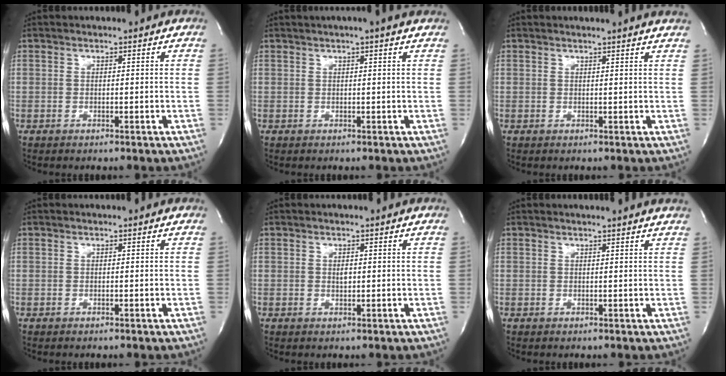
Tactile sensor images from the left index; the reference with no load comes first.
{"total": 2.7, "force": [1.9, -0.3, 2.0], "torque": [-0.028, 0.016, 0.023]}
{"total": 4.9, "force": [4.5, -0.6, 1.8], "torque": [-0.024, 0.004, 0.034]}
{"total": 0.0}
{"total": 0.9, "force": [-0.2, 0.4, 0.7], "torque": [-0.014, -0.005, -0.002]}
{"total": 3.4, "force": [3.1, -0.5, 1.2], "torque": [-0.018, 0.003, 0.024]}